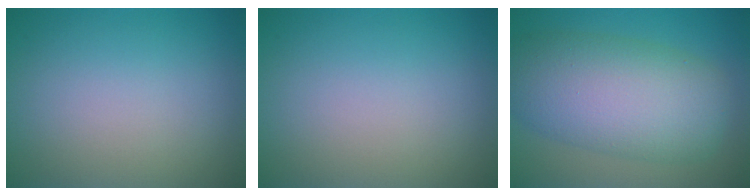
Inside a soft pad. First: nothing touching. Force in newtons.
{"total": 0.0}
{"total": 9.9, "press": 9.9, "slide": 0.4}